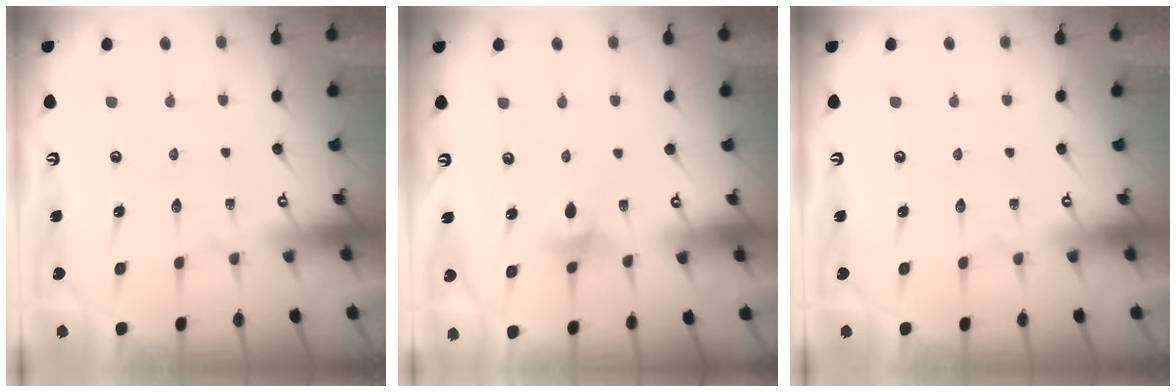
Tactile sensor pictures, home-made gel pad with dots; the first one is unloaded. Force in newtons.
{"total": 4.3, "press": 4.2, "slide": 0.9}
{"total": 0.0}